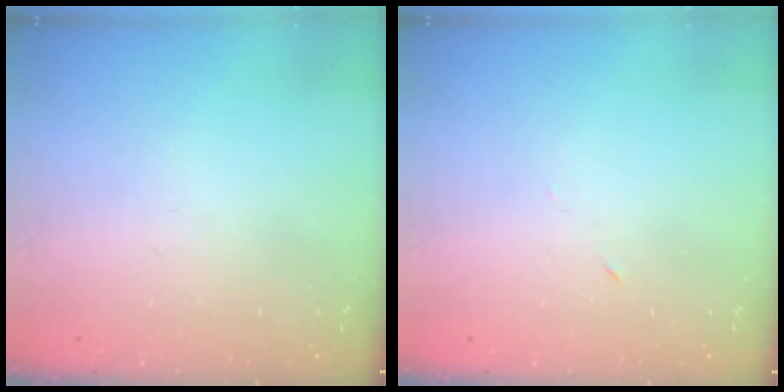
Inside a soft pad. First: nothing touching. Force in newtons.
{"total": 2.7, "press": 2.5, "slide": 1.0}